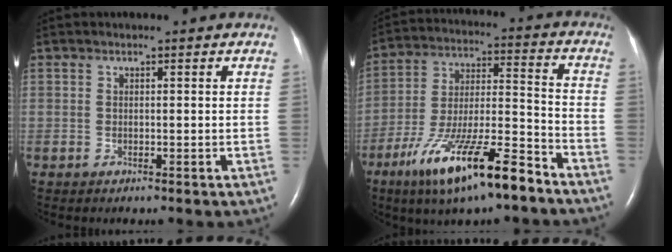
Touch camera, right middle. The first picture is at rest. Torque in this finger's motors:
{"motor_torque": [1.32, -0.82, 1.00, 0.21]}